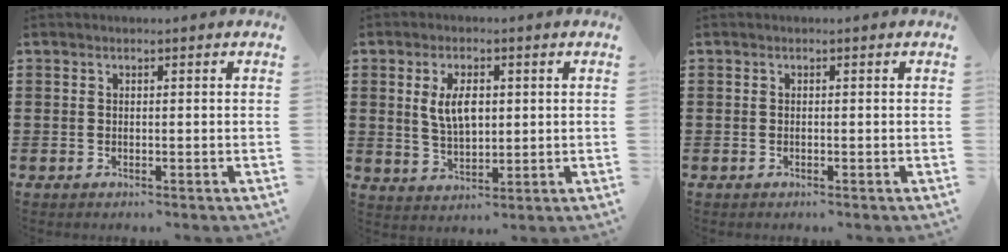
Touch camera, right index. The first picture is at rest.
{"total": 5.6, "force": [1.1, 2.7, 4.7], "torque": [-0.090, 0.006, 0.015]}
{"total": 0.0}